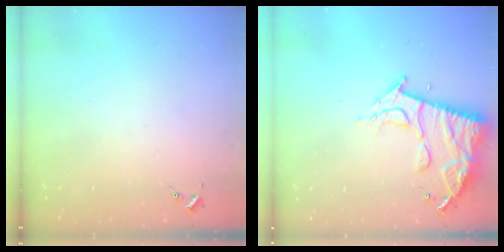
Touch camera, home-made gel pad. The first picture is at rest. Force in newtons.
{"total": 14.4, "press": 14.3, "slide": 1.2}